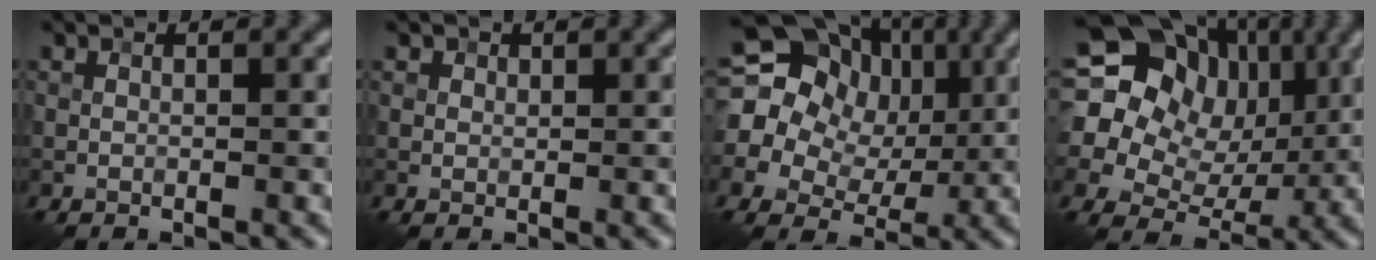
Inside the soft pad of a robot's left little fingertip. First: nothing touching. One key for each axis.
{"total": 0.8, "fx": 0.5, "fy": 0.7, "fz": 0.2, "tx": 0.000, "ty": -0.001, "tz": 0.004}
{"total": 16.4, "fx": 3.7, "fy": 14.0, "fz": 7.6, "tx": -0.160, "ty": 0.037, "tz": 0.041}
{"total": 18.2, "fx": 5.4, "fy": 15.4, "fz": 8.1, "tx": -0.184, "ty": 0.047, "tz": 0.066}